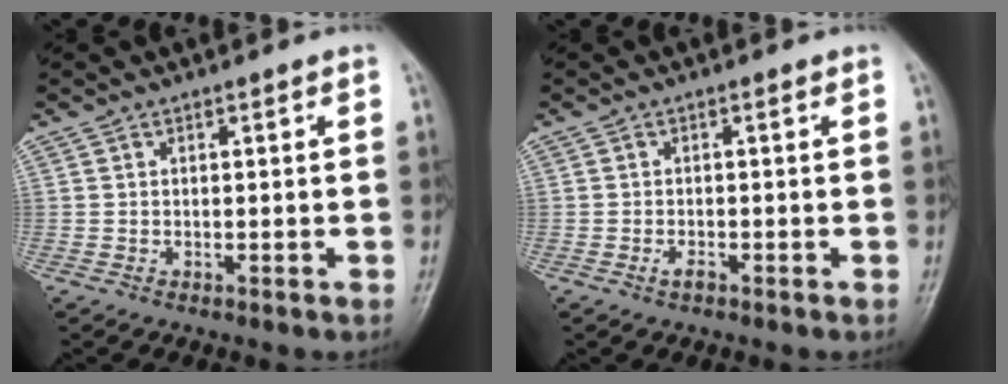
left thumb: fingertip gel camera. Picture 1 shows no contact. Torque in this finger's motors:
{"motor_torque": [-0.25, 0.09, 0.11, -0.04, 0.00]}